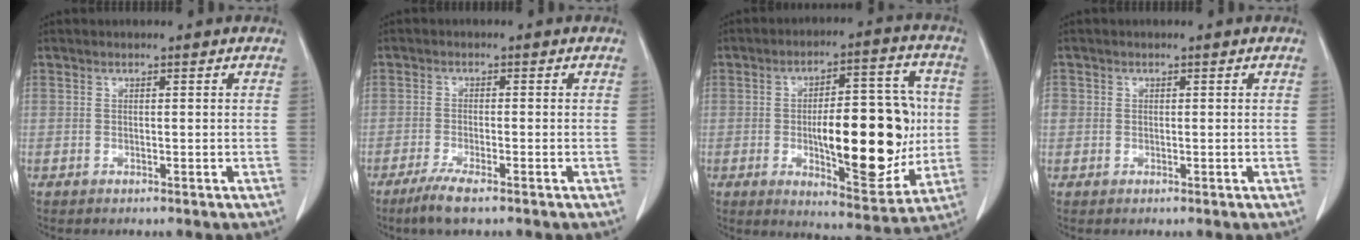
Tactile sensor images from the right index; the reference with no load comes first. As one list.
[{"total": 4.3, "force": [-3.0, 0.4, 3.0], "torque": [-0.061, -0.011, -0.055]}, {"total": 17.8, "force": [-1.1, 6.0, 16.8], "torque": [-0.234, 0.011, -0.005]}, {"total": 1.6, "force": [0.2, 1.6, 0.4], "torque": [-0.003, 0.012, 0.006]}]